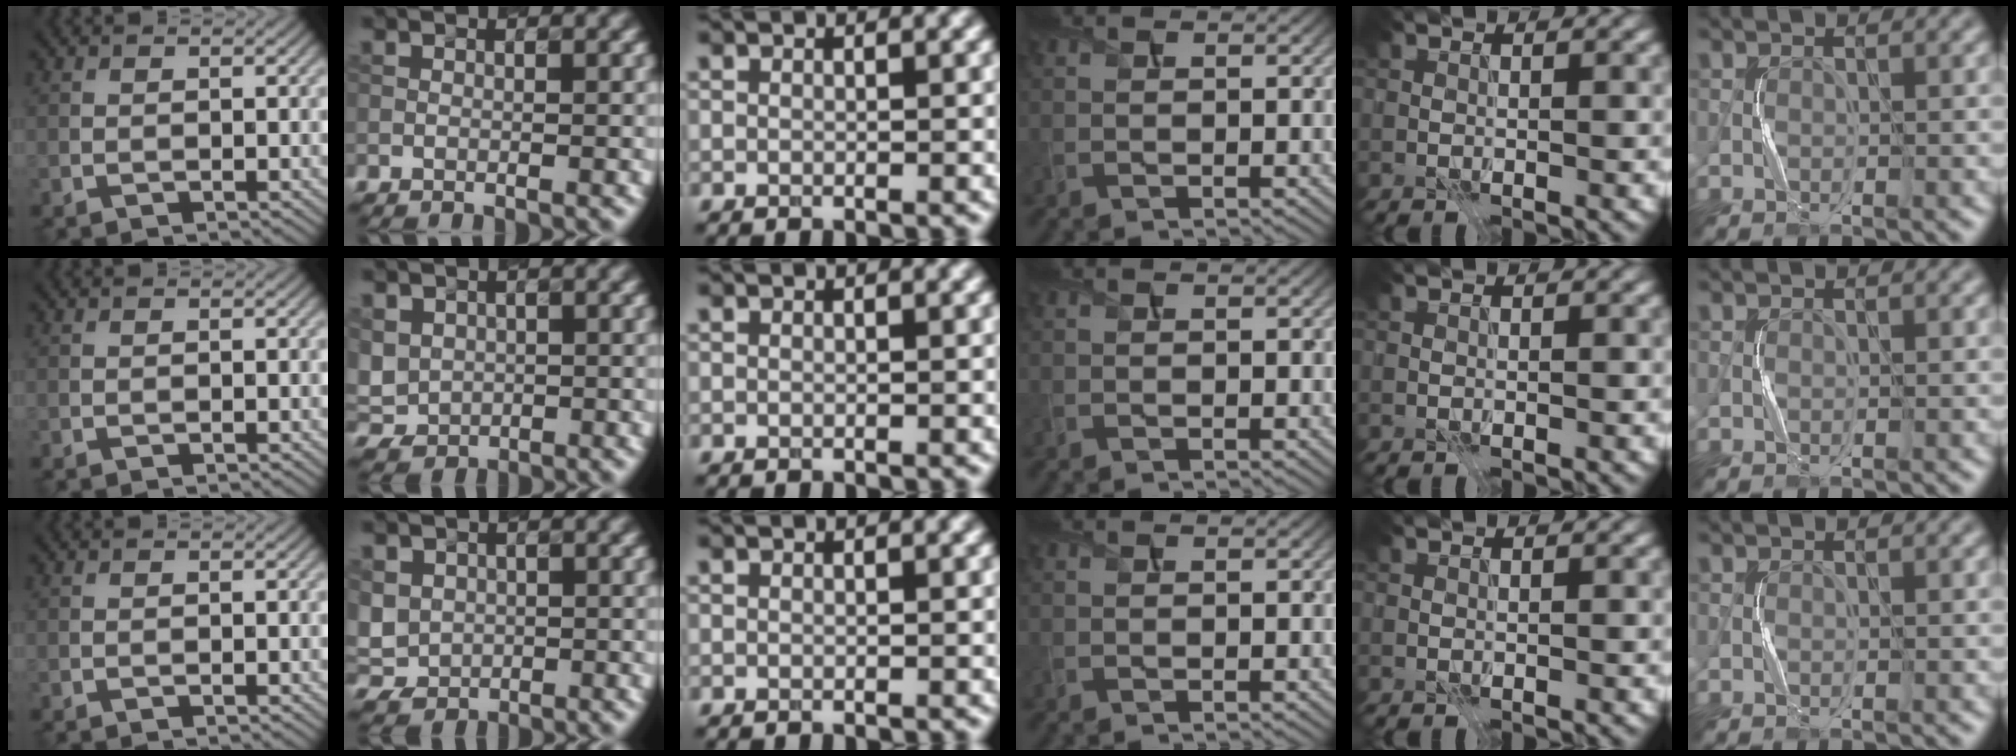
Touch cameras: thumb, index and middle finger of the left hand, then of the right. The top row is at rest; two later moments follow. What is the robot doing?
{"motion": "press", "object": "toy piano key"}